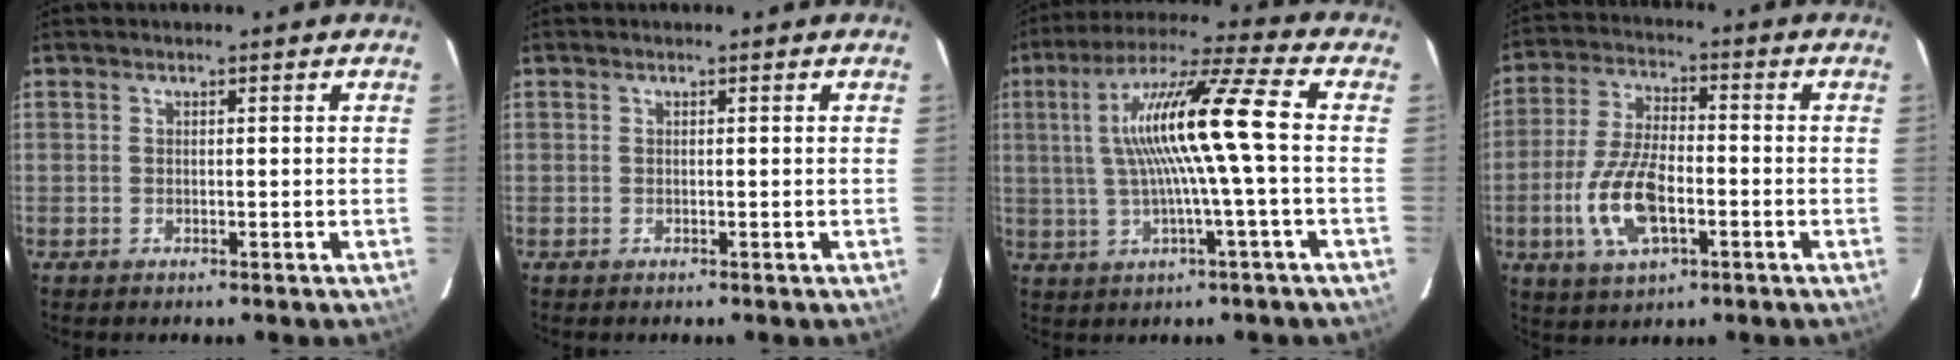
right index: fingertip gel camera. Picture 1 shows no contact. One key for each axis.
{"total": 0.0}
{"total": 14.5, "fx": 0.5, "fy": -0.6, "fz": 14.5, "tx": -0.267, "ty": 0.016, "tz": 0.012}
{"total": 12.6, "fx": -4.0, "fy": 5.6, "fz": 10.6, "tx": -0.224, "ty": -0.003, "tz": -0.073}